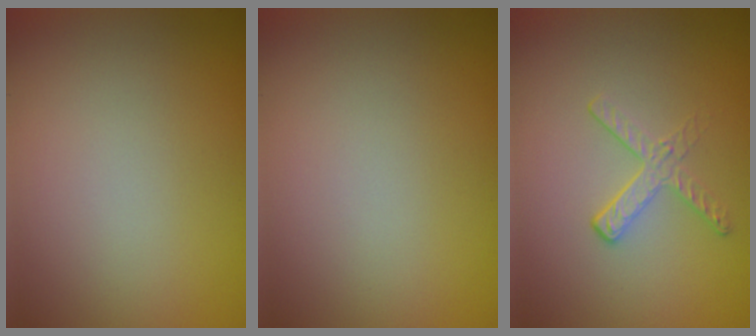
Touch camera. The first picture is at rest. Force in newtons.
{"total": 0.0}
{"total": 1.9, "press": 1.1, "slide": 1.6}